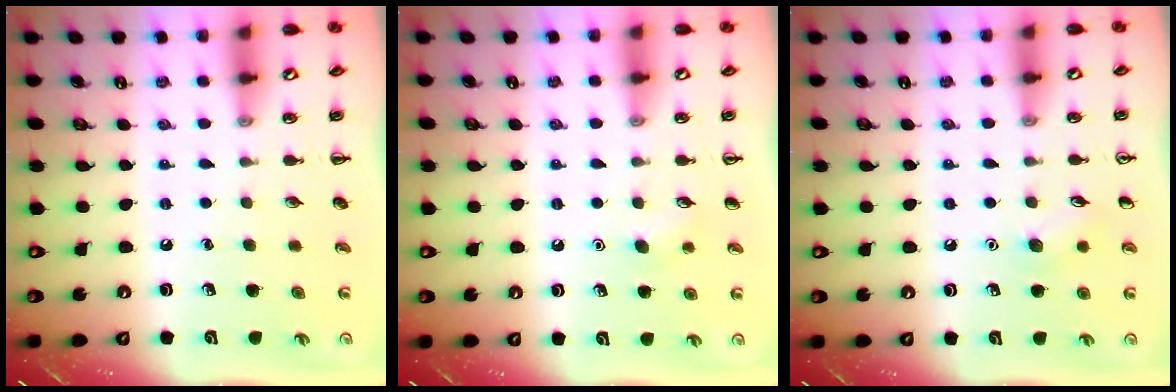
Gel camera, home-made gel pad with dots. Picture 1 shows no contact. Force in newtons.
{"total": 4.7, "press": 4.5, "slide": 1.2}
{"total": 5.9, "press": 5.6, "slide": 1.9}